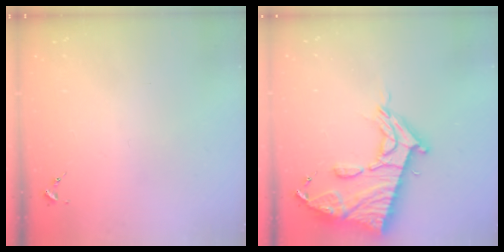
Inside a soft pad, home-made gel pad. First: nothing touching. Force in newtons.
{"total": 19.3, "press": 19.3, "slide": 1.6}